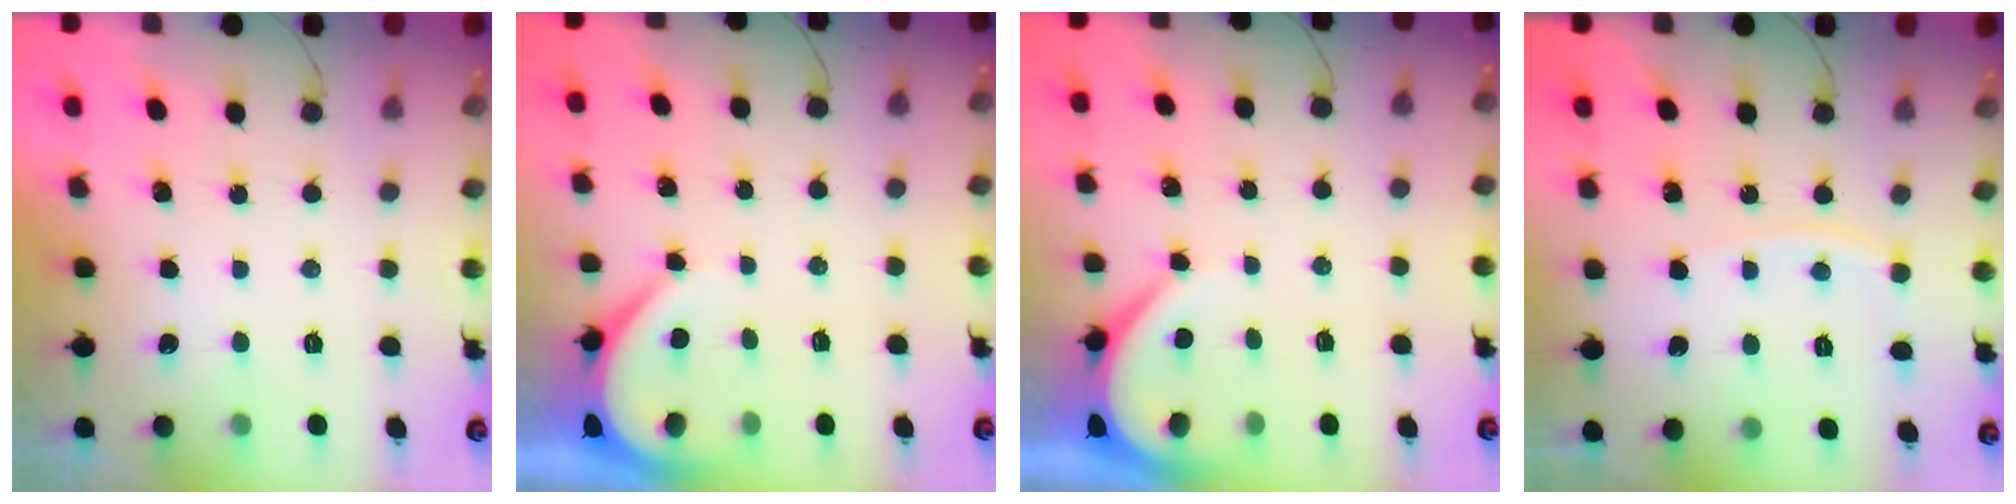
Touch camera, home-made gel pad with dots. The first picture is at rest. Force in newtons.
{"total": 3.9, "press": 3.9, "slide": 0.6}
{"total": 3.9, "press": 3.9, "slide": 0.6}
{"total": 3.8, "press": 3.8, "slide": 0.2}